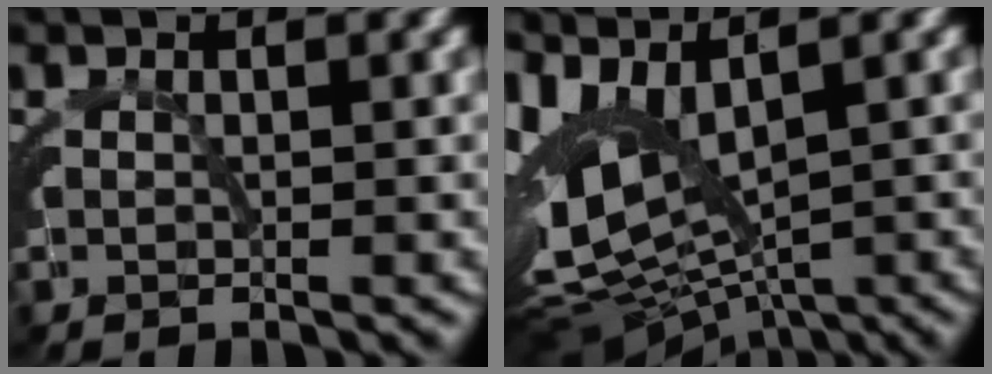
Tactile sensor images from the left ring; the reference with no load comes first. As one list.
[{"total": 13.5, "force": [-0.9, 9.7, 9.3], "torque": [-0.205, -0.040, 0.002]}]